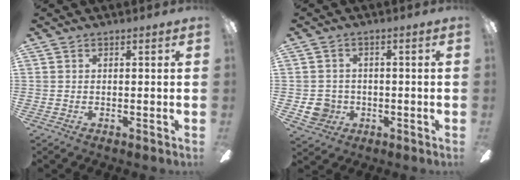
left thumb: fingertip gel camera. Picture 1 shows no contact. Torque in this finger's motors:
{"motor_torque": [-0.18, 0.23, 0.28, -0.43, -0.01]}